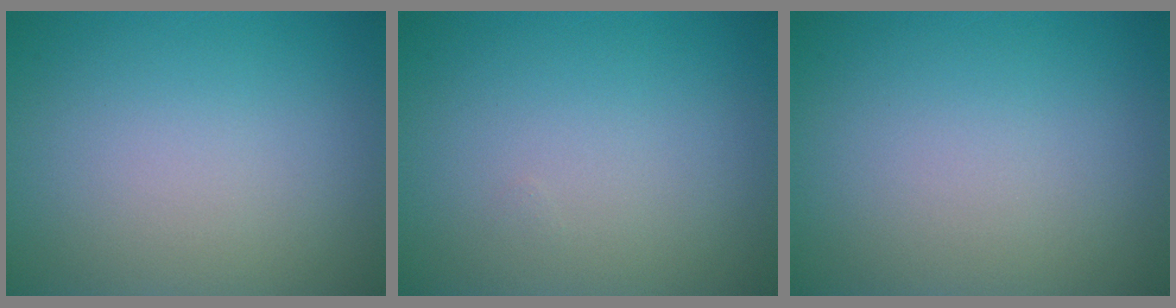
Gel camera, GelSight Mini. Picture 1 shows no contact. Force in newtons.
{"total": 0.0}
{"total": 0.0}